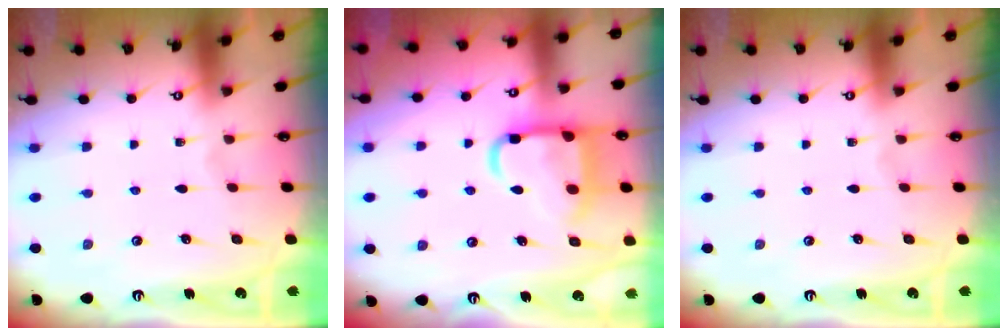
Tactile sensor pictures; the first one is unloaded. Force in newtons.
{"total": 13.5, "press": 13.4, "slide": 1.1}
{"total": 0.0}